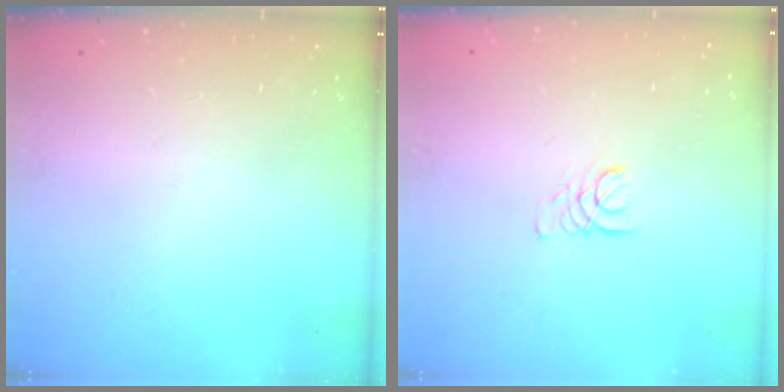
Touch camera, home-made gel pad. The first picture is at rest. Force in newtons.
{"total": 1.6, "press": 1.6, "slide": 0.1}